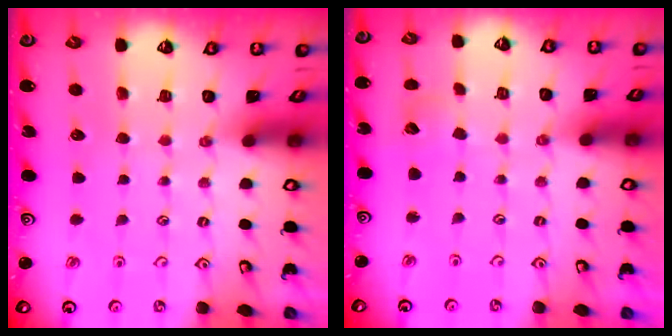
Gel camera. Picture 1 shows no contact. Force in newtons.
{"total": 3.8, "press": 3.7, "slide": 0.5}